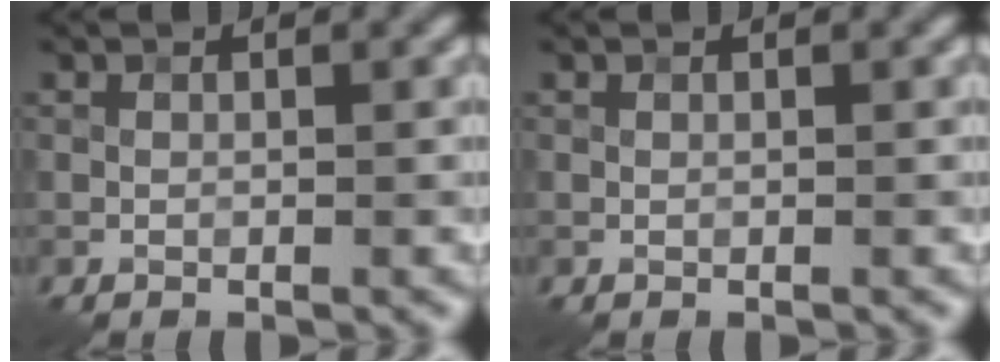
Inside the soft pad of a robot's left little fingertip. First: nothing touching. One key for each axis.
{"total": 0.0}